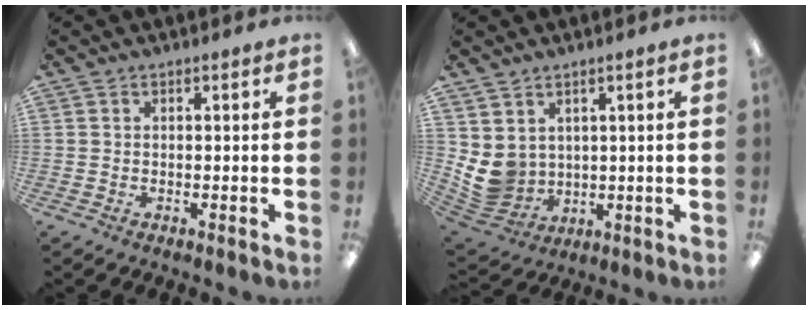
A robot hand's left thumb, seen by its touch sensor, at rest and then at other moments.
{"total": 7.4, "force": [2.5, 6.3, 2.8], "torque": [-0.102, -0.023, 0.054]}